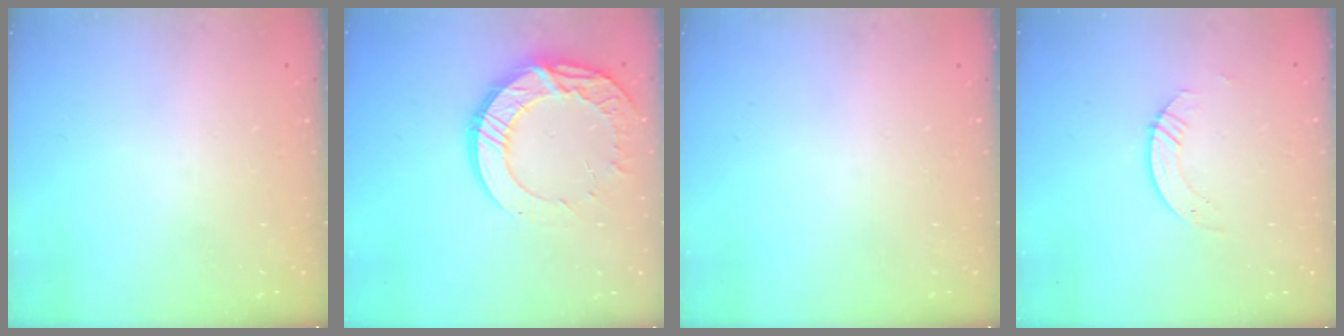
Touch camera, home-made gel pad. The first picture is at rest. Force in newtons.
{"total": 15.4, "press": 15.3, "slide": 1.6}
{"total": 0.0}
{"total": 2.6, "press": 2.6, "slide": 0.2}